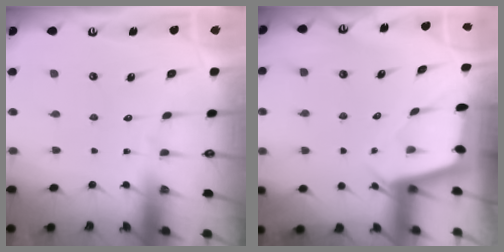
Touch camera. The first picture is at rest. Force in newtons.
{"total": 2.0, "press": 2.0, "slide": 0.3}